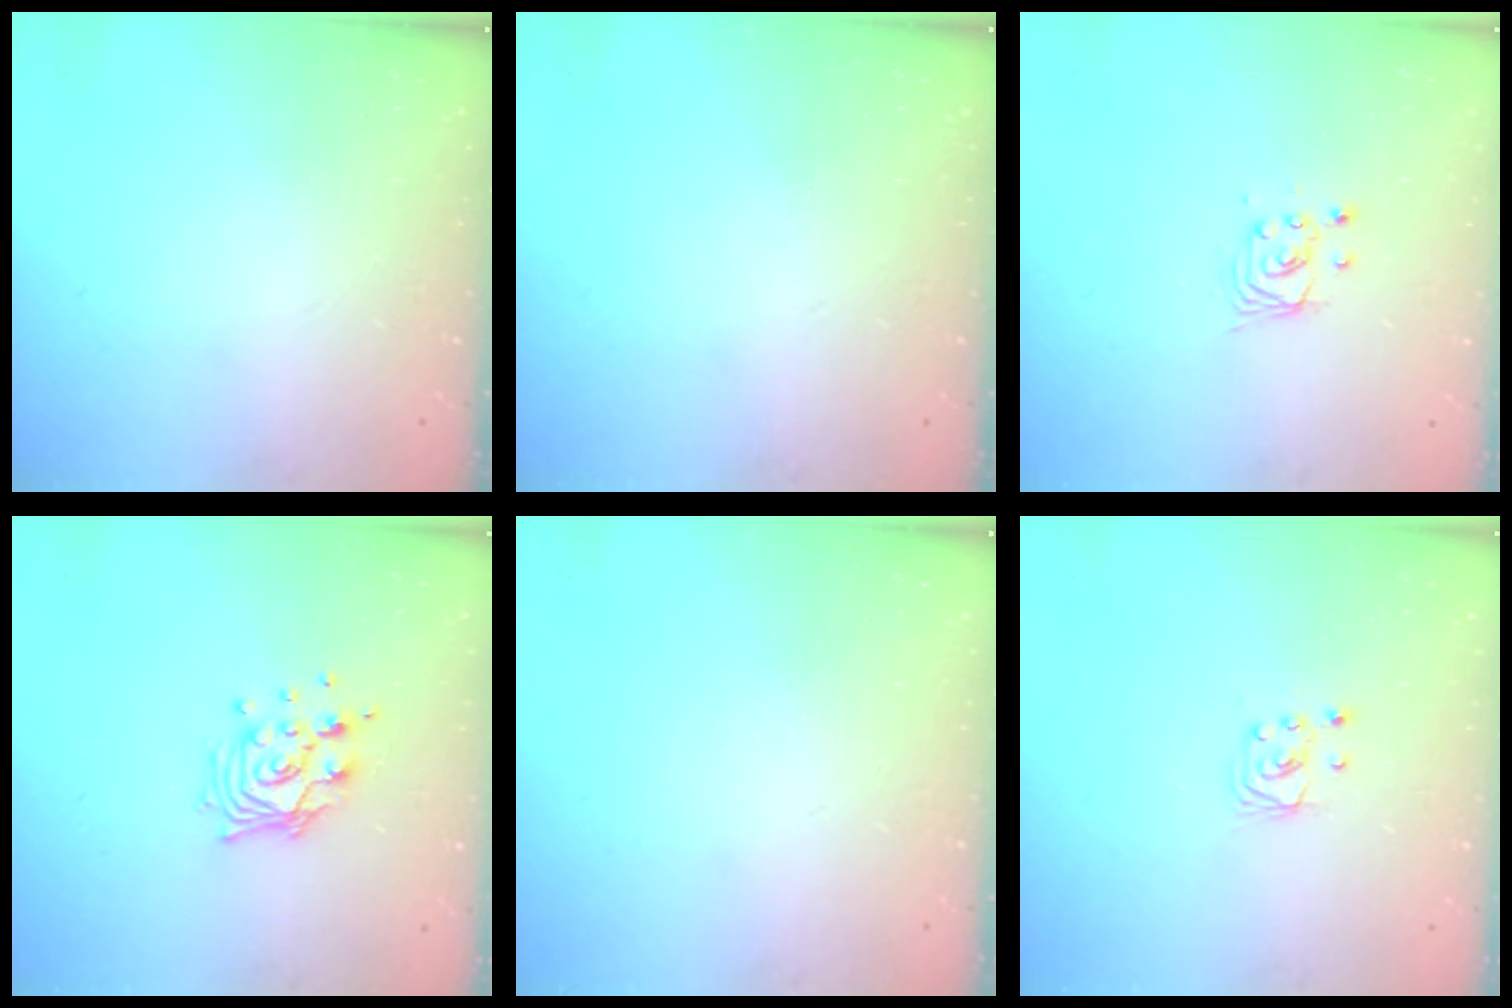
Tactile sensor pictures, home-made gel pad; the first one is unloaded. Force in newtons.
{"total": 0.0}
{"total": 2.7, "press": 2.7, "slide": 0.2}
{"total": 11.1, "press": 10.9, "slide": 1.6}
{"total": 0.0}
{"total": 2.7, "press": 2.7, "slide": 0.2}